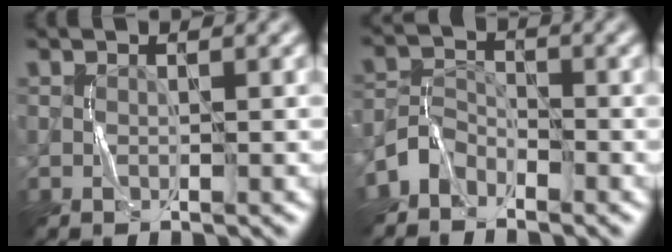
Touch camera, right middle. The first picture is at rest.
{"total": 2.7, "force": [-2.3, 1.3, 0.5], "torque": [-0.011, 0.009, -0.056]}